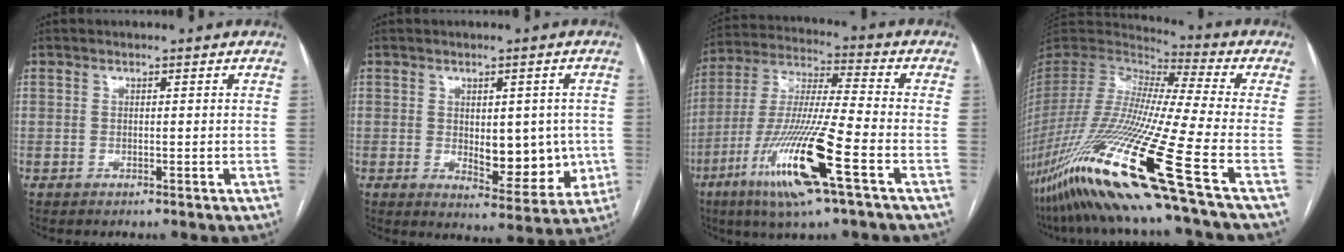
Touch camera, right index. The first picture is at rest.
{"total": 9.6, "force": [-0.7, 4.7, 8.3], "torque": [-0.099, 0.000, 0.006]}
{"total": 17.7, "force": [-7.9, 0.5, 15.9], "torque": [-0.338, -0.030, -0.150]}
{"total": 26.7, "force": [-15.9, -1.6, 21.4], "torque": [-0.447, -0.070, -0.302]}